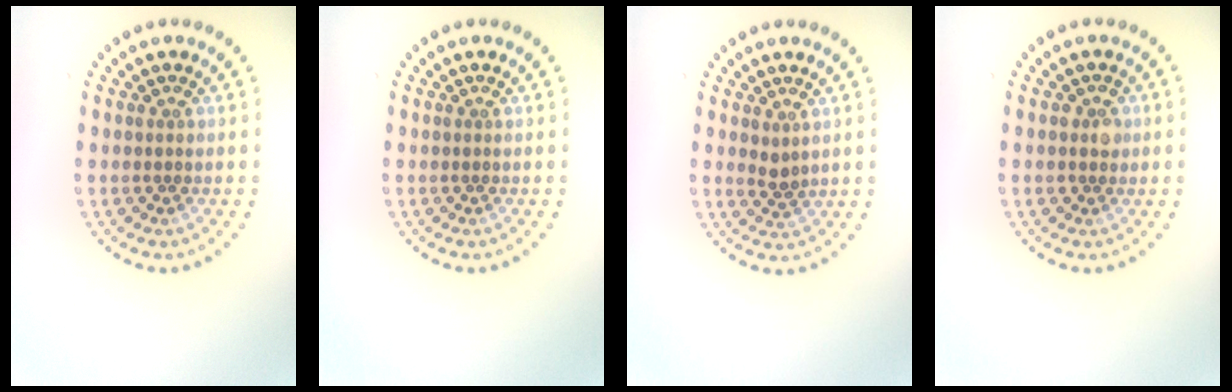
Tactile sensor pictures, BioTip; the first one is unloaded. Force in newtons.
{"total": 0.0}
{"total": 1.2, "press": 1.1, "slide": 0.6}
{"total": 1.3, "press": 1.2, "slide": 0.6}